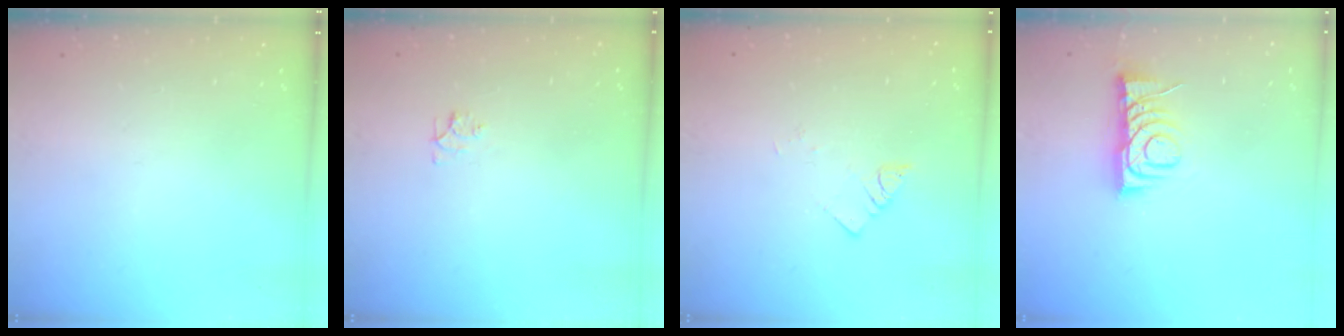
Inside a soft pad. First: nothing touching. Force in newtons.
{"total": 4.3, "press": 4.3, "slide": 0.6}
{"total": 2.9, "press": 2.8, "slide": 0.6}
{"total": 7.8, "press": 7.8, "slide": 0.4}